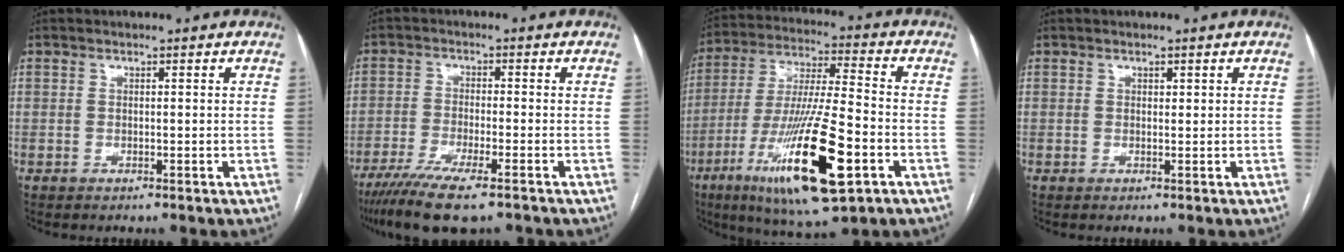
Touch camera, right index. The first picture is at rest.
{"total": 10.5, "force": [-7.7, 1.1, 7.0], "torque": [-0.116, -0.025, -0.125]}
{"total": 20.4, "force": [-8.2, 2.6, 18.5], "torque": [-0.357, -0.036, -0.140]}
{"total": 0.5, "force": [0.4, 0.2, 0.3], "torque": [-0.001, -0.002, 0.004]}